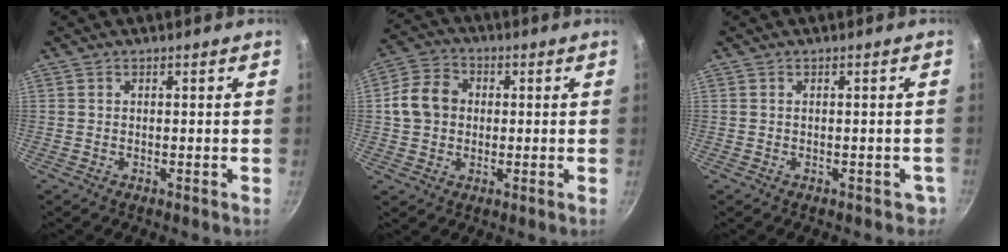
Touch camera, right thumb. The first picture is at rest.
{"total": 8.7, "force": [0.6, 7.2, 4.8], "torque": [-0.065, 0.014, -0.005]}
{"total": 1.7, "force": [-0.8, 1.3, 0.8], "torque": [0.006, 0.018, 0.005]}